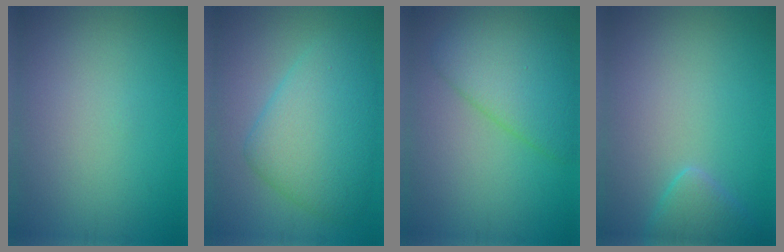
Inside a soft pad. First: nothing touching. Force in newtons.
{"total": 7.0, "press": 7.0, "slide": 0.1}
{"total": 5.6, "press": 5.6, "slide": 0.2}
{"total": 2.3, "press": 2.3, "slide": 0.2}